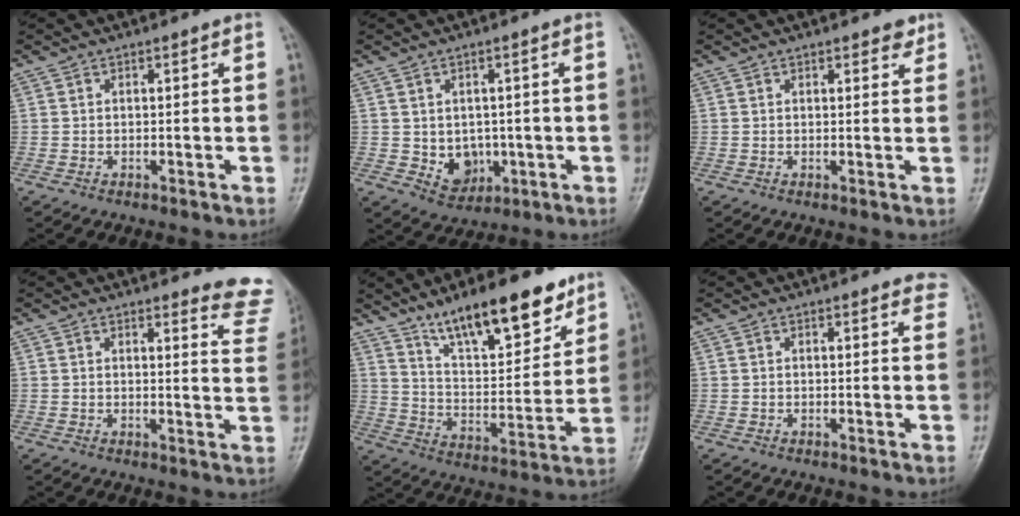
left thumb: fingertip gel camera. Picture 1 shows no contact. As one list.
[{"total": 6.1, "force": [-0.6, 4.9, 3.5], "torque": [-0.026, -0.003, 0.006]}, {"total": 2.1, "force": [1.5, 1.0, 1.1], "torque": [-0.001, -0.007, 0.016]}, {"total": 9.1, "force": [8.8, 1.6, 1.6], "torque": [0.023, -0.084, 0.067]}, {"total": 17.9, "force": [12.6, 5.8, 11.4], "torque": [-0.142, -0.069, 0.215]}, {"total": 3.9, "force": [3.2, 1.3, 1.8], "torque": [0.000, -0.008, 0.025]}]